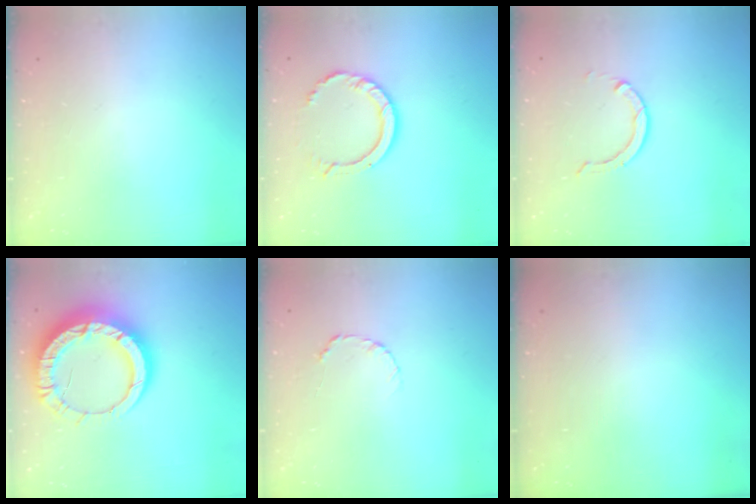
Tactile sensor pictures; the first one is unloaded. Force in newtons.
{"total": 8.3, "press": 8.2, "slide": 0.6}
{"total": 2.9, "press": 2.9, "slide": 0.4}
{"total": 17.7, "press": 17.7, "slide": 1.5}
{"total": 3.5, "press": 3.5, "slide": 0.4}
{"total": 0.0}